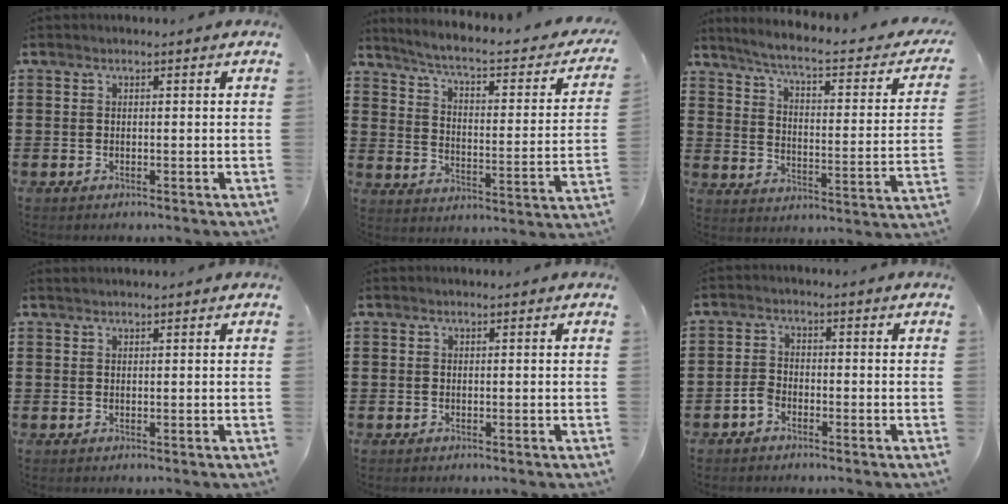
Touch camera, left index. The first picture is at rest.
{"total": 4.3, "force": [3.2, 0.2, 2.9], "torque": [-0.074, -0.031, 0.043]}
{"total": 5.2, "force": [4.0, -0.1, 3.3], "torque": [-0.082, -0.032, 0.059]}
{"total": 0.6, "force": [0.6, 0.0, 0.2], "torque": [-0.005, 0.000, 0.012]}
{"total": 0.0}
{"total": 2.3, "force": [-1.5, 1.2, 1.1], "torque": [-0.038, 0.002, -0.034]}